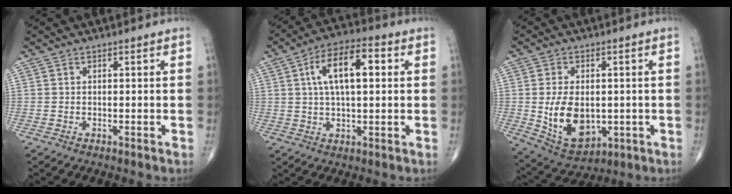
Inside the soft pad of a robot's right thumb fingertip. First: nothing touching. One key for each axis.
{"total": 12.1, "fx": 2.7, "fy": 5.3, "fz": 10.5, "tx": -0.171, "ty": 0.018, "tz": 0.040}
{"total": 12.4, "fx": -1.1, "fy": 7.8, "fz": 9.5, "tx": -0.143, "ty": -0.008, "tz": 0.003}